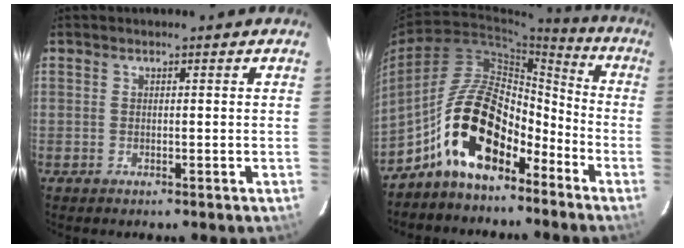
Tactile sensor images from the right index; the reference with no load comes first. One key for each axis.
{"total": 15.9, "fx": -9.7, "fy": 7.3, "fz": 10.2, "tx": -0.187, "ty": 0.028, "tz": -0.175}